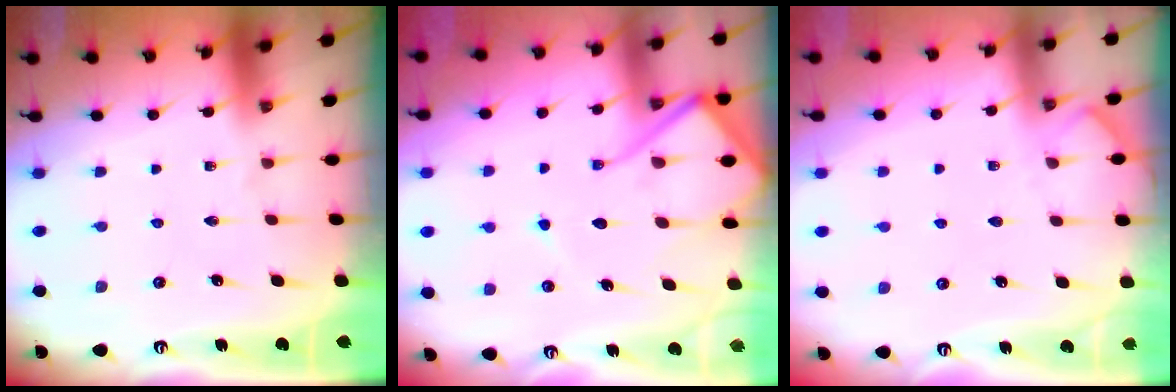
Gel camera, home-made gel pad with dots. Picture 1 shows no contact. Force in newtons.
{"total": 14.6, "press": 14.5, "slide": 1.4}
{"total": 3.2, "press": 3.2, "slide": 0.6}